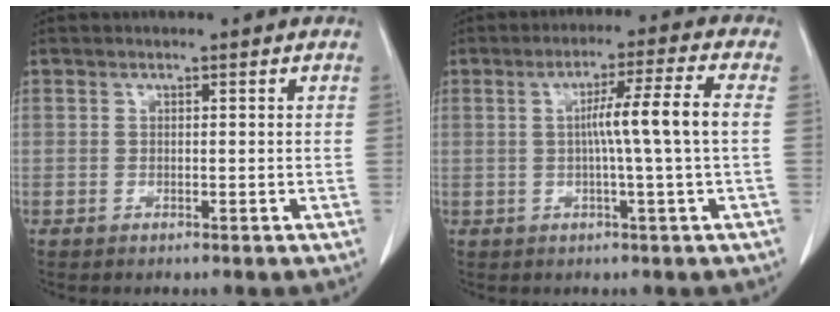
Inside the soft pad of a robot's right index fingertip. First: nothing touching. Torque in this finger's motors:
{"motor_torque": [1.06, -0.22, 0.54, 0.12]}